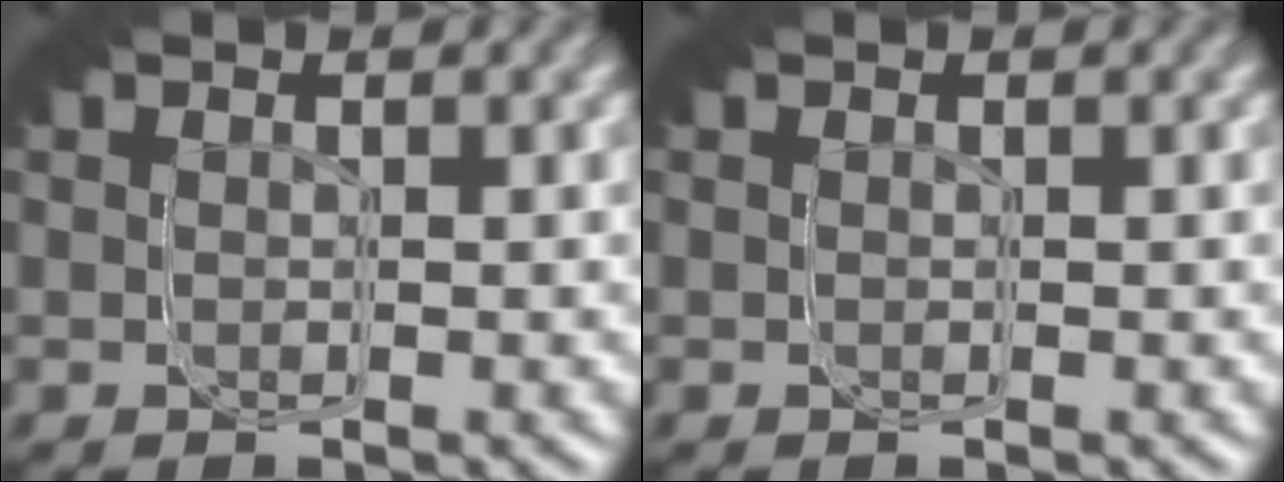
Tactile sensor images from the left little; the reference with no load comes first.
{"total": 0.0}